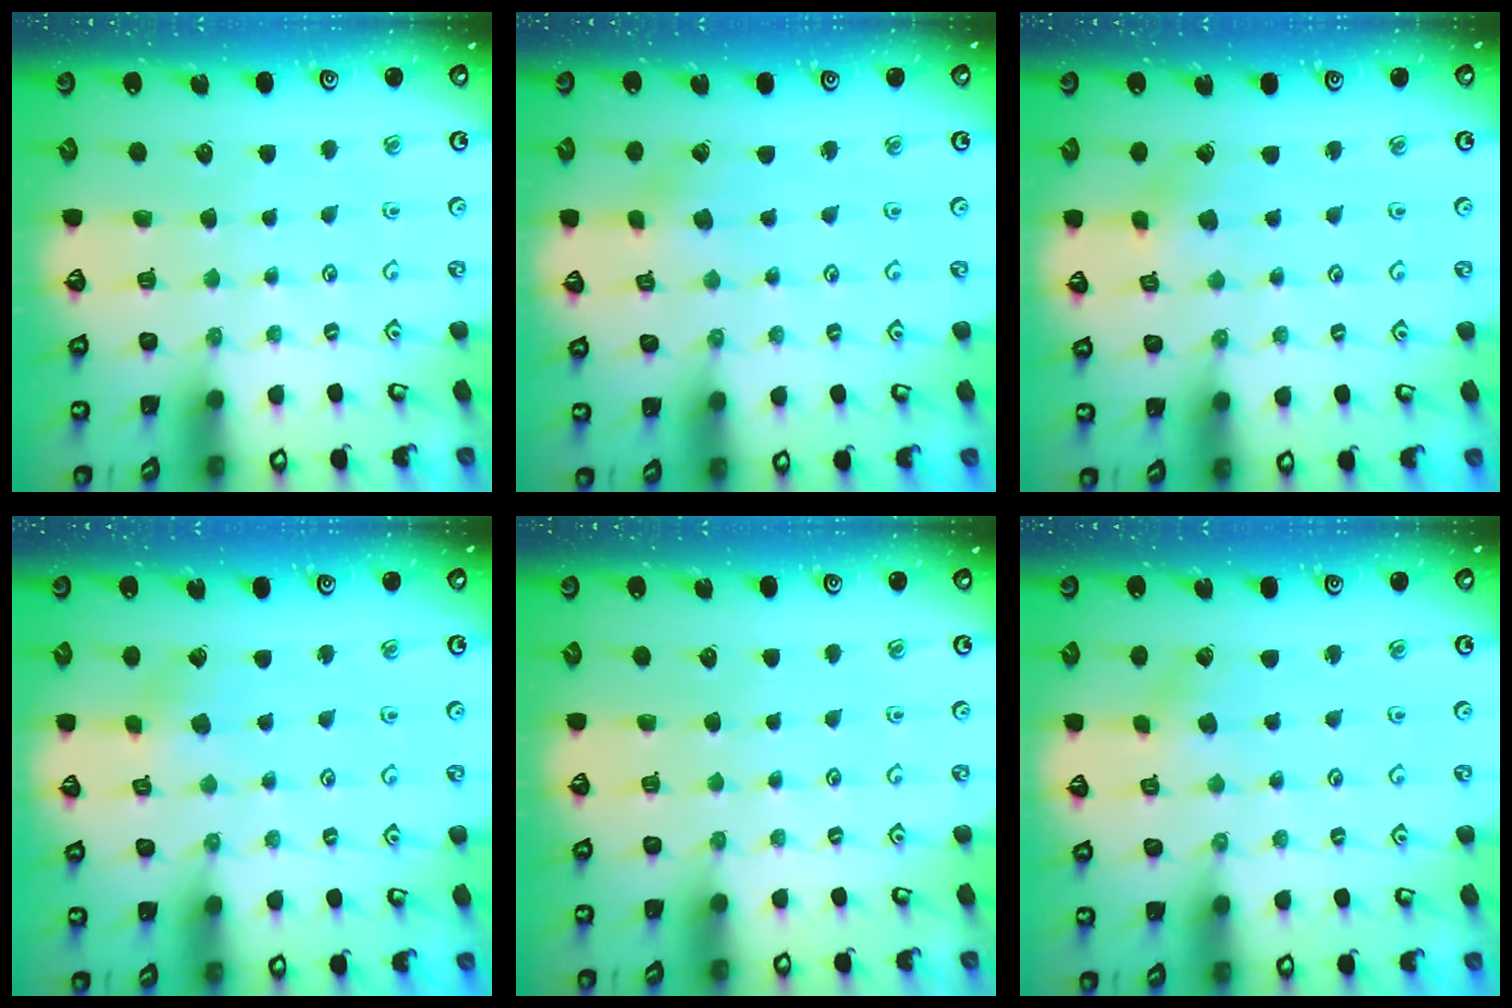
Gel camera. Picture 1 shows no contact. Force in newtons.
{"total": 1.8, "press": 1.8, "slide": 0.3}
{"total": 2.8, "press": 2.8, "slide": 0.3}
{"total": 2.2, "press": 2.2, "slide": 0.2}
{"total": 0.0}
{"total": 1.1, "press": 1.1, "slide": 0.1}